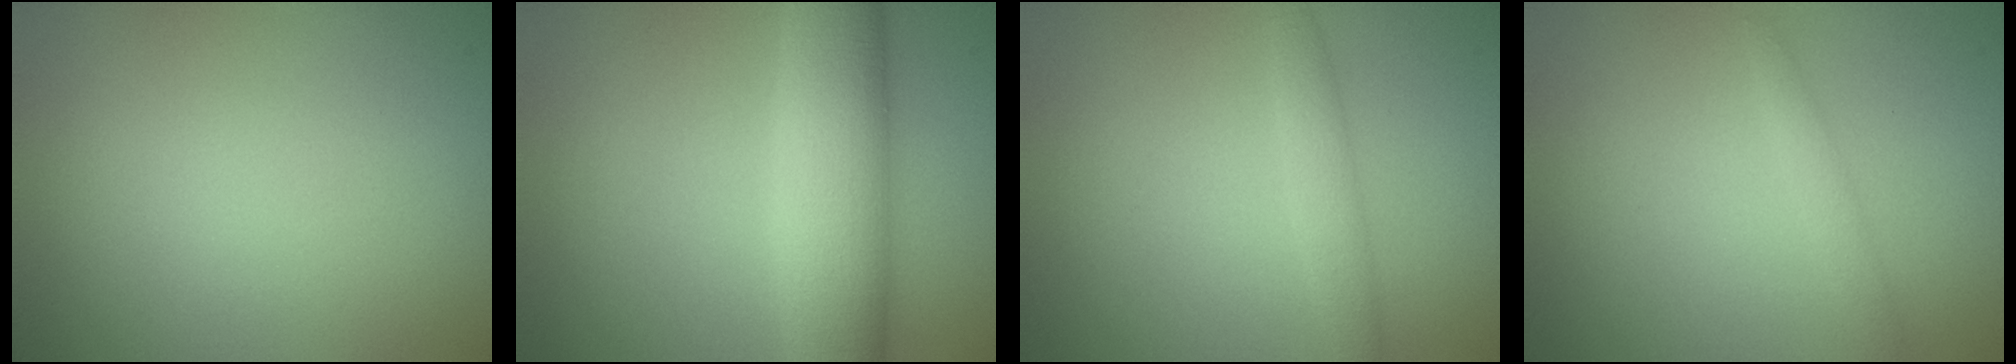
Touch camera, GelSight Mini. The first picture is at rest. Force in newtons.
{"total": 8.1, "press": 8.1, "slide": 0.3}
{"total": 1.8, "press": 1.8, "slide": 0.1}
{"total": 1.1, "press": 1.1, "slide": 0.1}